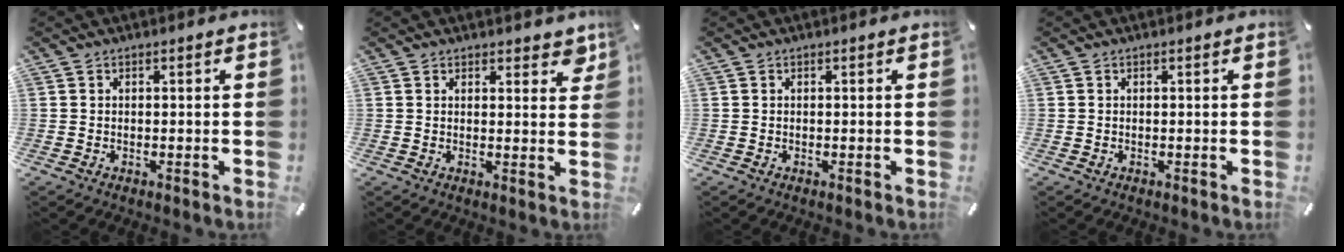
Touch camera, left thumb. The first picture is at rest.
{"total": 3.6, "force": [2.7, 1.9, 1.4], "torque": [0.000, -0.015, 0.043]}
{"total": 0.0}
{"total": 0.0}